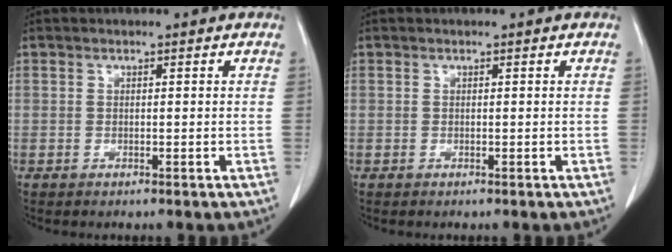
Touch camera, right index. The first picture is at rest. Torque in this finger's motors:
{"motor_torque": [0.00, 0.00, 0.00, 0.00]}